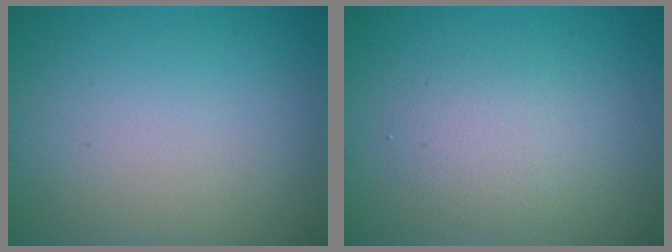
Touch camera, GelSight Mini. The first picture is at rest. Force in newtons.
{"total": 2.2, "press": 2.2, "slide": 0.0}